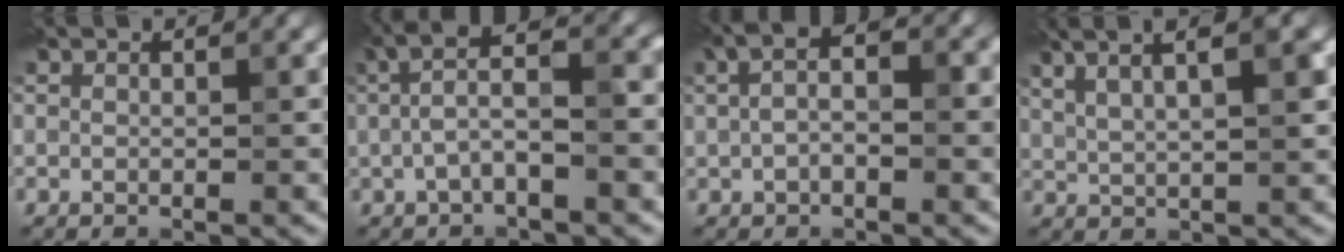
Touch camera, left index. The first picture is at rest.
{"total": 4.9, "force": [-0.1, 1.5, 4.7], "torque": [-0.095, 0.019, -0.013]}
{"total": 4.7, "force": [0.4, 2.4, 4.1], "torque": [-0.075, 0.020, -0.006]}
{"total": 9.0, "force": [4.9, 3.2, 6.9], "torque": [-0.104, 0.039, 0.061]}